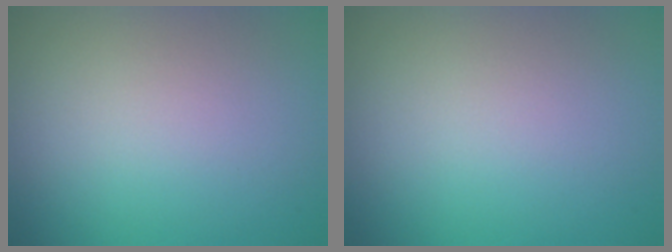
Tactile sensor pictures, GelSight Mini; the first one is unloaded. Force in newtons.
{"total": 0.0}